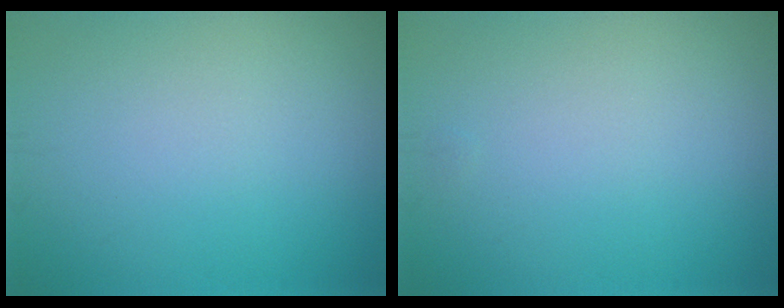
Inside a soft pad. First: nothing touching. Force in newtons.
{"total": 0.0}